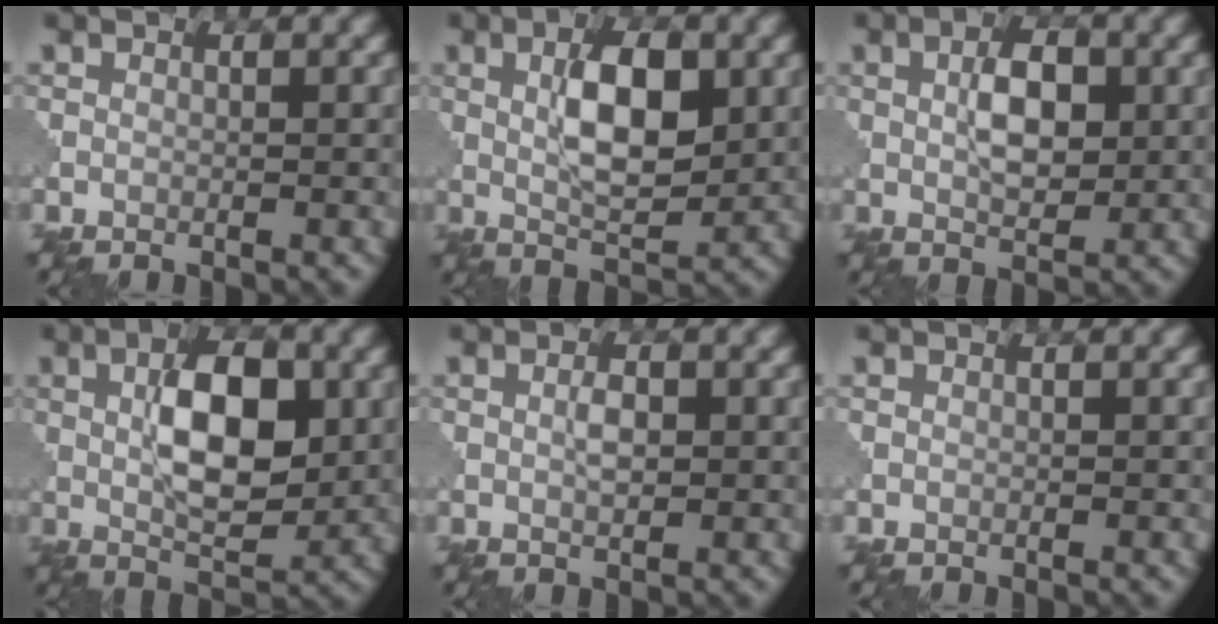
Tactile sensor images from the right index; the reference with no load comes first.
{"total": 6.5, "force": [1.4, 2.6, 5.7], "torque": [-0.093, 0.002, 0.027]}
{"total": 4.3, "force": [0.9, 2.2, 3.6], "torque": [-0.064, 0.002, 0.016]}
{"total": 7.9, "force": [1.3, 3.6, 6.9], "torque": [-0.111, 0.004, 0.022]}
{"total": 1.5, "force": [0.4, 0.6, 1.4], "torque": [-0.025, 0.001, 0.009]}
{"total": 0.0}